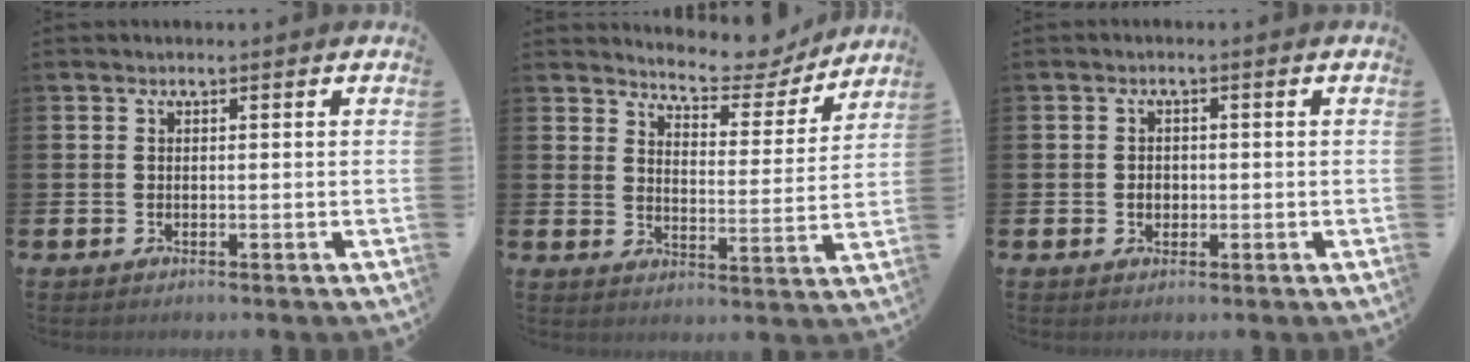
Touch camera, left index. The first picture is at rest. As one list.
[{"total": 6.4, "force": [6.2, 1.4, 1.0], "torque": [-0.034, -0.049, 0.105]}, {"total": 1.5, "force": [-0.1, 1.3, 0.7], "torque": [-0.005, 0.004, -0.007]}]